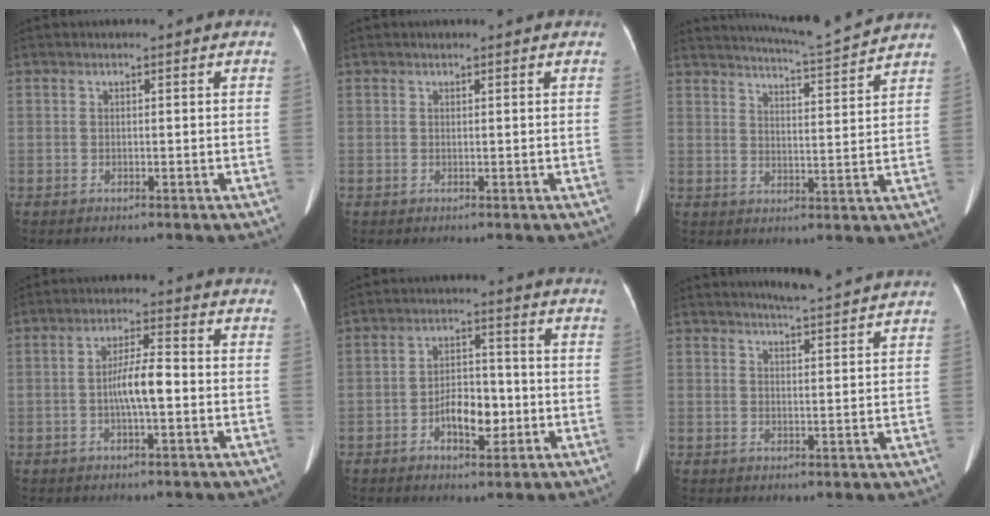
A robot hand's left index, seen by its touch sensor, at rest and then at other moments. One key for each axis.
{"total": 0.6, "fx": 0.6, "fy": 0.0, "fz": 0.1, "tx": -0.005, "ty": 0.000, "tz": 0.004}
{"total": 9.8, "fx": 9.4, "fy": -1.5, "fz": 2.2, "tx": -0.050, "ty": -0.014, "tz": 0.135}
{"total": 5.3, "fx": -1.1, "fy": 0.9, "fz": 5.1, "tx": -0.103, "ty": 0.005, "tz": -0.022}
{"total": 6.4, "fx": -2.3, "fy": 3.2, "fz": 5.0, "tx": -0.092, "ty": 0.008, "tz": -0.036}
{"total": 7.3, "fx": 6.9, "fy": -0.4, "fz": 2.3, "tx": -0.046, "ty": 0.007, "tz": 0.087}